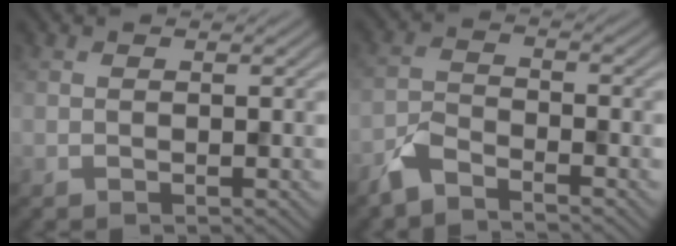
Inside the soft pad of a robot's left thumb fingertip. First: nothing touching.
{"total": 3.9, "force": [-3.2, 1.2, 1.8], "torque": [-0.044, -0.003, -0.081]}